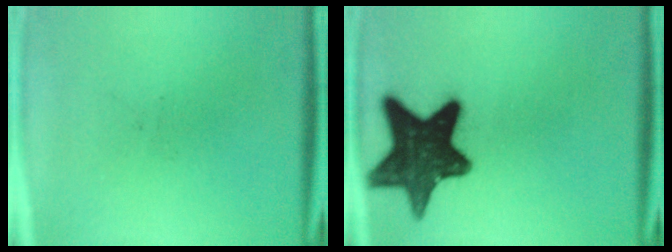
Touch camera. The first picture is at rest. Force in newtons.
{"total": 16.6}